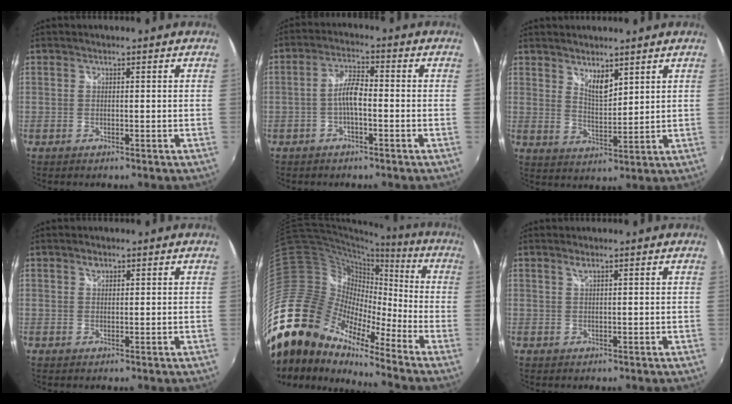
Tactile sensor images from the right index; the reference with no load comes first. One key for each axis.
{"total": 4.7, "fx": -1.4, "fy": 1.2, "fz": 4.3, "tx": -0.086, "ty": 0.012, "tz": -0.028}
{"total": 4.8, "fx": 3.6, "fy": 1.5, "fz": 2.7, "tx": -0.041, "ty": -0.005, "tz": 0.062}
{"total": 1.2, "fx": 0.8, "fy": 0.8, "fz": 0.6, "tx": -0.008, "ty": 0.003, "tz": 0.012}
{"total": 23.3, "fx": -17.2, "fy": 10.9, "fz": 11.3, "tx": -0.220, "ty": -0.021, "tz": -0.345}
{"total": 0.9, "fx": 0.7, "fy": 0.0, "fz": 0.7, "tx": -0.012, "ty": 0.003, "tz": 0.011}